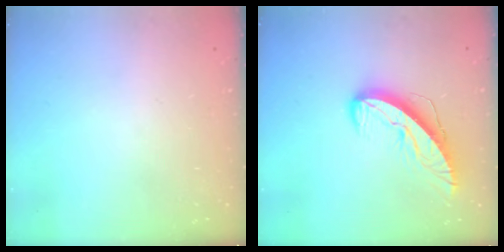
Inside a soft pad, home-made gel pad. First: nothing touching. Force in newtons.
{"total": 10.7, "press": 10.6, "slide": 1.3}